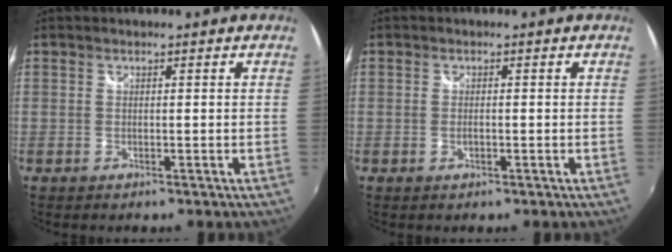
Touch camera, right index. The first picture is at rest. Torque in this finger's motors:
{"motor_torque": [-0.16, -0.09, -0.07, -0.01]}